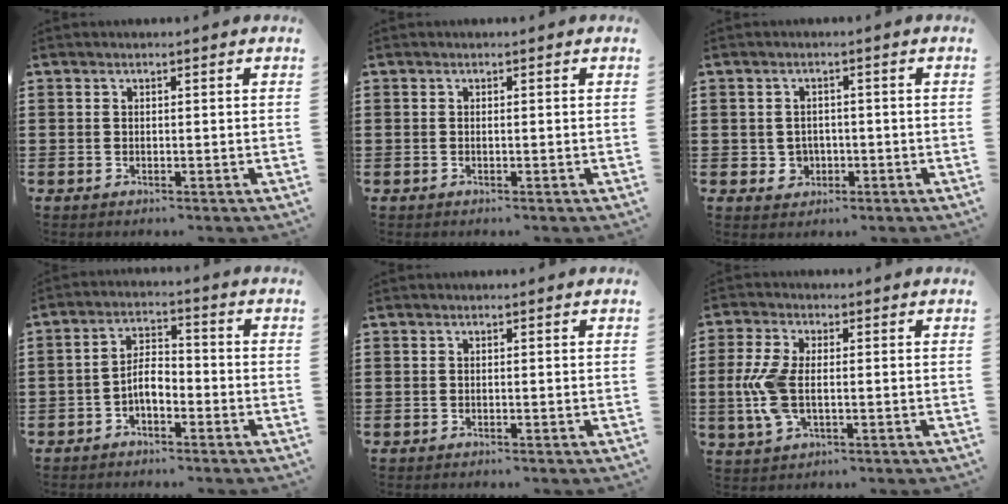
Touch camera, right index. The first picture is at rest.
{"total": 0.0}
{"total": 2.3, "force": [-0.5, 2.2, 0.6], "torque": [-0.022, 0.006, -0.014]}
{"total": 4.1, "force": [-1.9, 1.9, 3.1], "torque": [-0.070, 0.005, -0.041]}
{"total": 0.0}
{"total": 7.2, "force": [-0.5, 3.4, 6.3], "torque": [-0.157, -0.008, -0.017]}